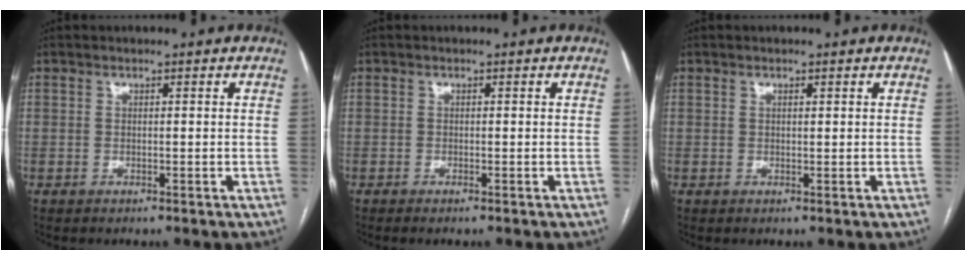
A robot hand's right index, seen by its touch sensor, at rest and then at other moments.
{"total": 0.7, "force": [-0.6, -0.1, 0.5], "torque": [-0.012, -0.002, -0.010]}
{"total": 0.5, "force": [0.3, 0.1, 0.4], "torque": [-0.011, -0.002, 0.005]}